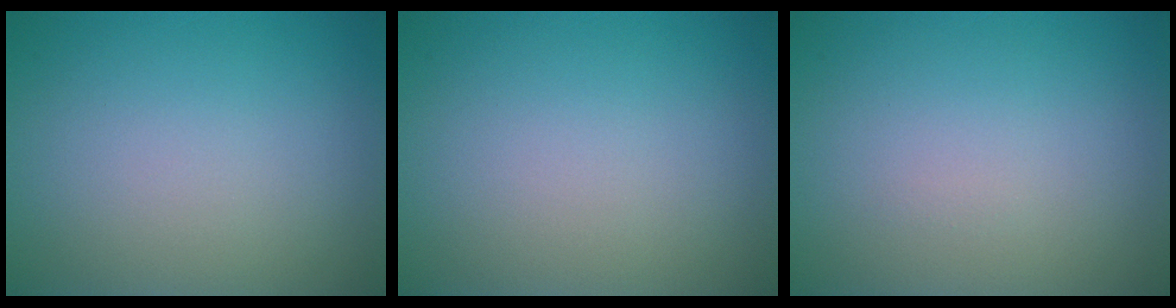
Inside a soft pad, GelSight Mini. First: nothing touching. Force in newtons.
{"total": 0.0}
{"total": 0.0}